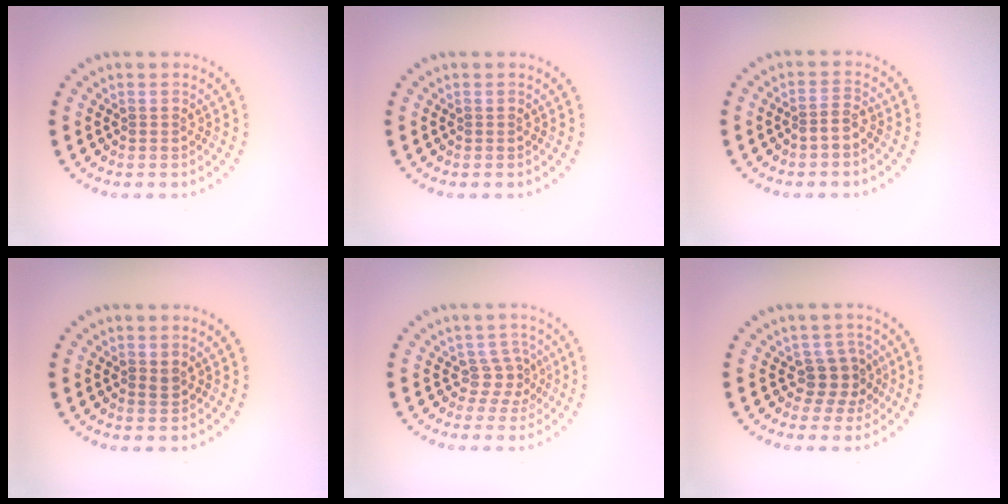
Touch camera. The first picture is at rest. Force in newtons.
{"total": 0.0}
{"total": 1.5, "press": 1.2, "slide": 0.9}
{"total": 0.8, "press": 0.7, "slide": 0.4}
{"total": 2.1, "press": 1.4, "slide": 1.6}
{"total": 2.6, "press": 2.1, "slide": 1.4}